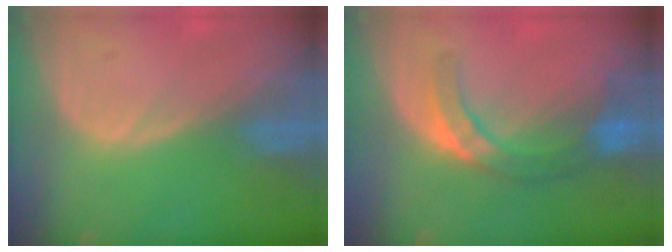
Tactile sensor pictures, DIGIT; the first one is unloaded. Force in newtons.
{"total": 7.2, "press": 6.5, "slide": 3.2}